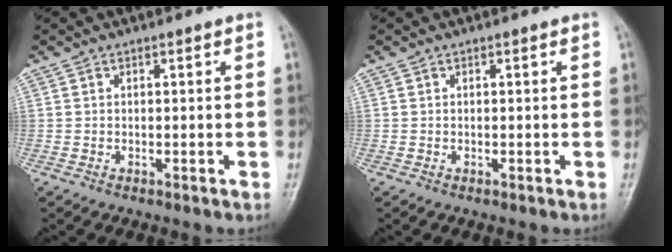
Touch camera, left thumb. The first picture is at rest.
{"total": 0.0}